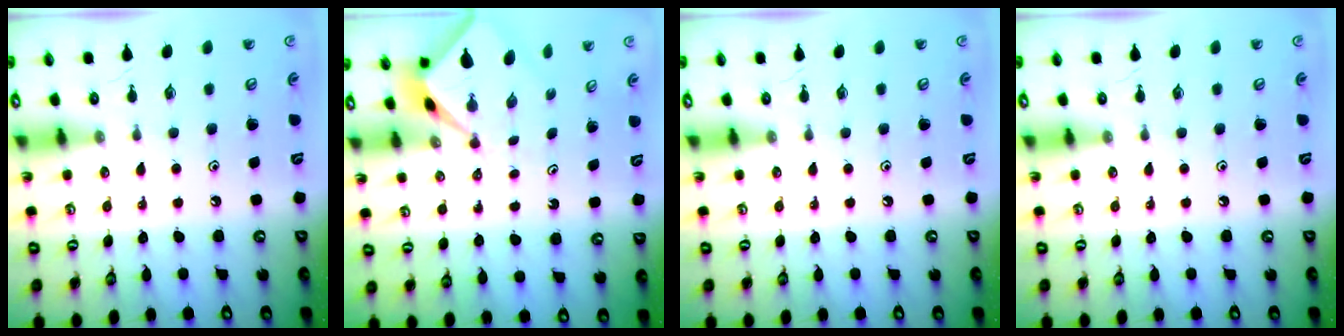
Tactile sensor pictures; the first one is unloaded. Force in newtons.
{"total": 2.1, "press": 2.1, "slide": 0.3}
{"total": 0.0}
{"total": 0.0}